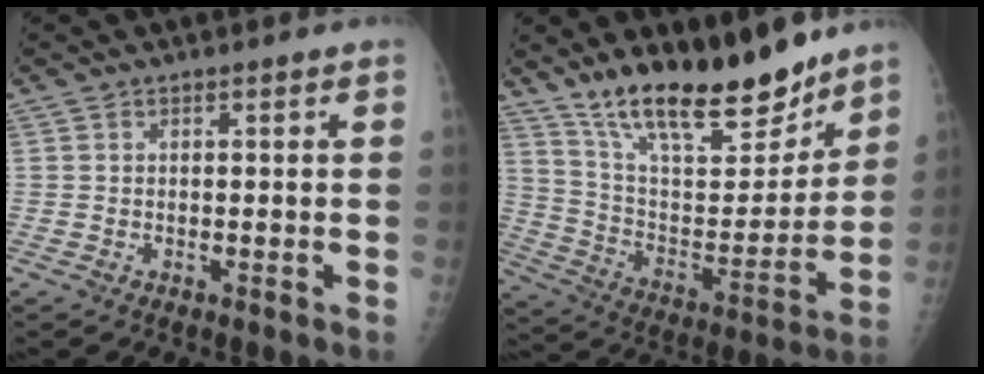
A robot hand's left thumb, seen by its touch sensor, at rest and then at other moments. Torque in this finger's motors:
{"motor_torque": [0.54, 0.33, 1.39, -1.37, 0.10]}